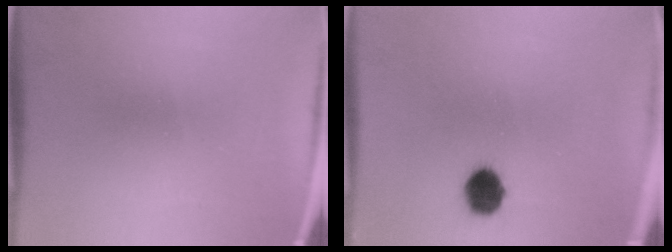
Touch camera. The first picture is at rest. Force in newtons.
{"total": 6.5}